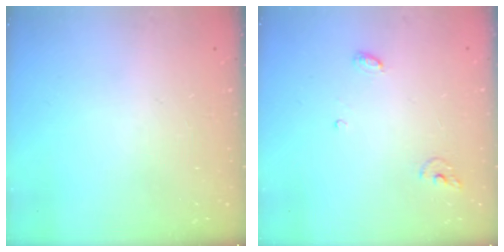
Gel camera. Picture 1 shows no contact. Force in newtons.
{"total": 3.8, "press": 3.8, "slide": 0.2}